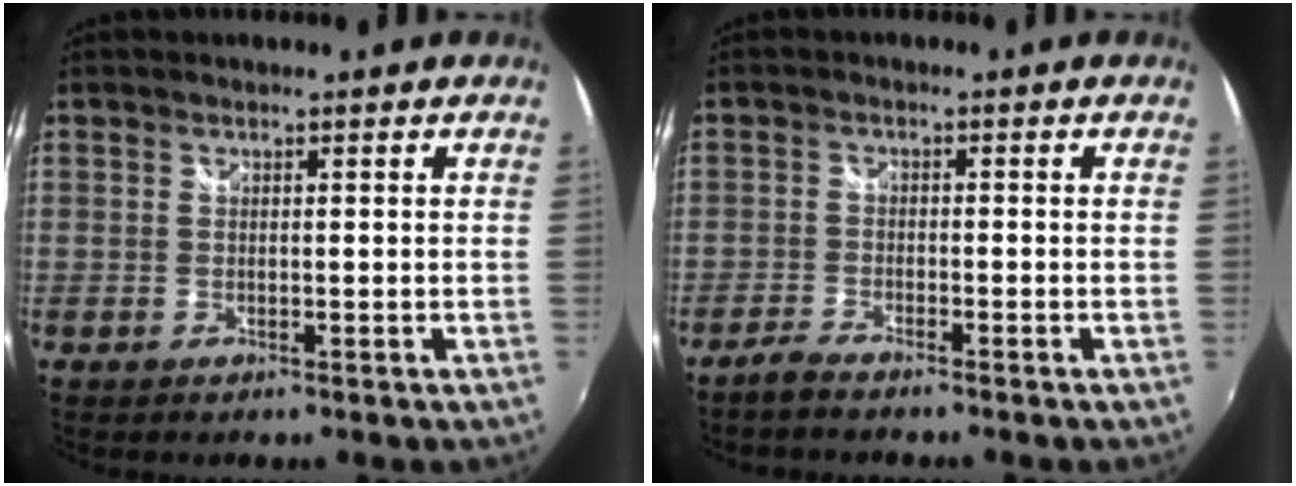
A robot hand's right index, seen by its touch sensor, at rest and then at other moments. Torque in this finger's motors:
{"motor_torque": [0.24, -0.18, 0.01, 0.03]}